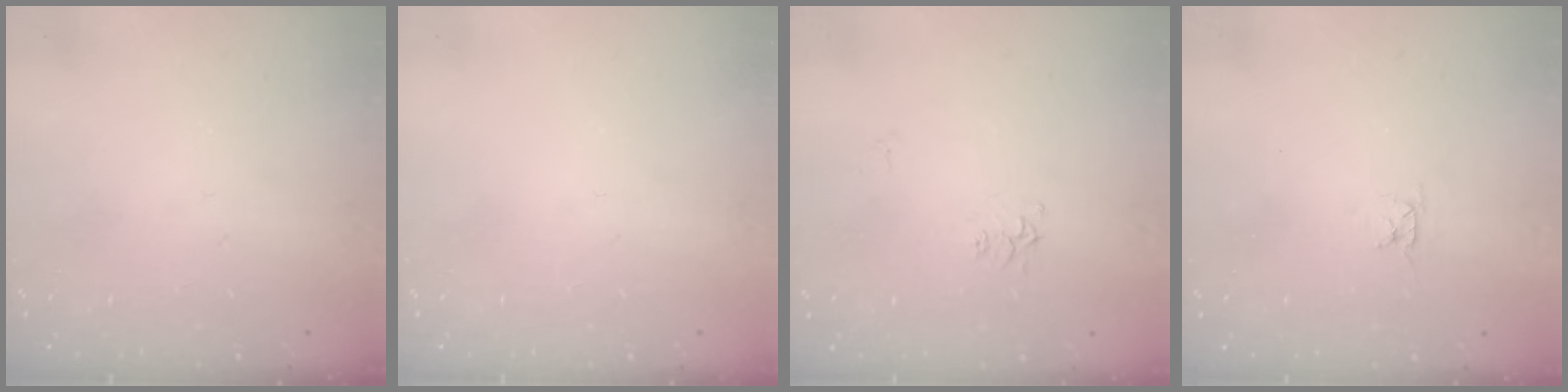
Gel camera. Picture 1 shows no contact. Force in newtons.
{"total": 0.0}
{"total": 5.0, "press": 5.0, "slide": 0.7}
{"total": 2.8, "press": 2.8, "slide": 0.3}